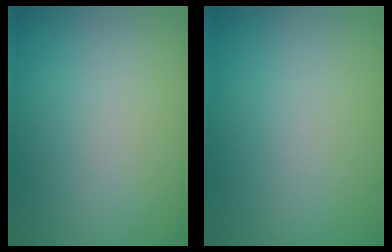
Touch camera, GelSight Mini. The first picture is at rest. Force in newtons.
{"total": 0.0}